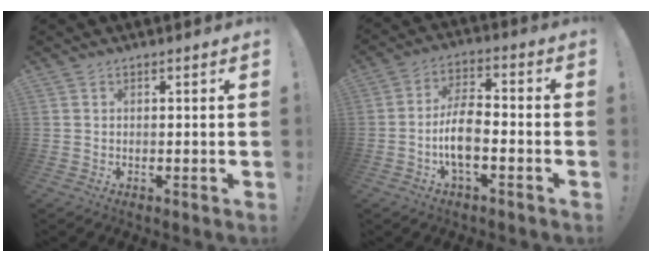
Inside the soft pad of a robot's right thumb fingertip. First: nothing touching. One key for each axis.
{"total": 9.9, "fx": -3.5, "fy": 4.4, "fz": 8.1, "tx": -0.163, "ty": 0.011, "tz": -0.064}